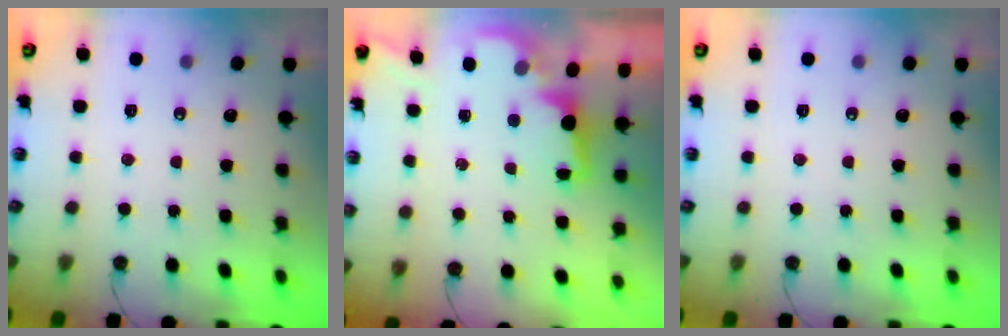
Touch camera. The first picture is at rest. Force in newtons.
{"total": 2.0, "press": 1.9, "slide": 0.8}
{"total": 0.0}